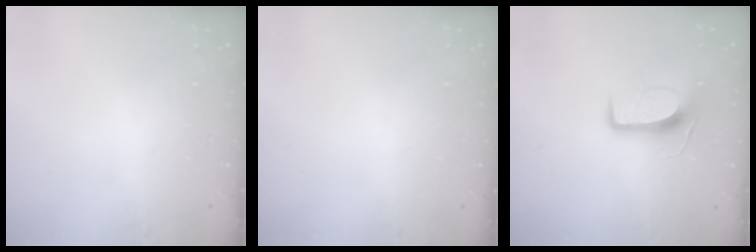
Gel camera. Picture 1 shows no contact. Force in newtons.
{"total": 0.0}
{"total": 10.1, "press": 10.1, "slide": 0.2}